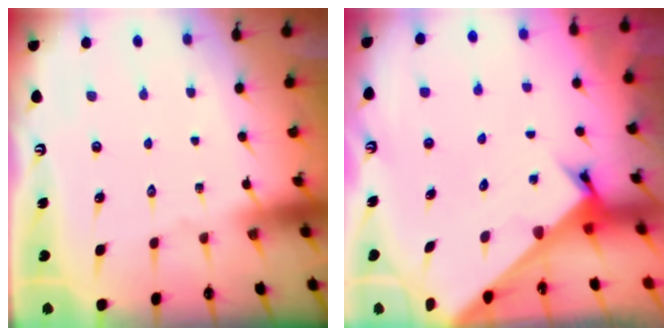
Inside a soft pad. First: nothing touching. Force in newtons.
{"total": 2.7, "press": 2.7, "slide": 0.2}